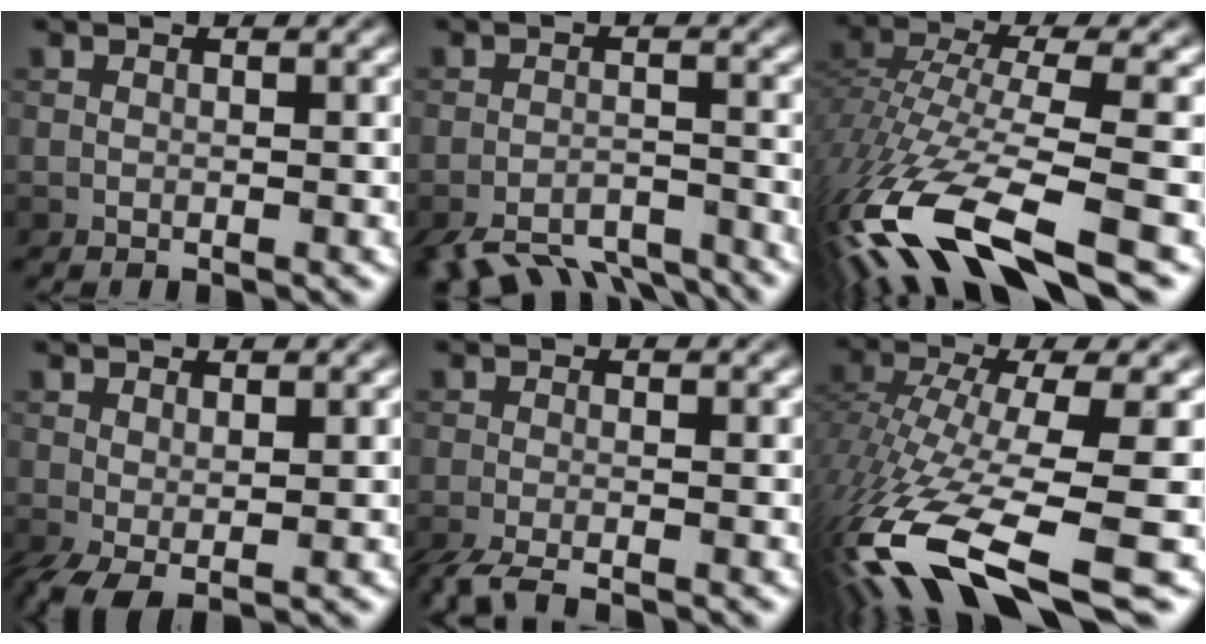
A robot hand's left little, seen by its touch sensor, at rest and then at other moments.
{"total": 8.8, "force": [-7.5, 2.9, 3.6], "torque": [-0.059, -0.026, -0.108]}
{"total": 13.4, "force": [-7.6, 4.2, 10.1], "torque": [-0.232, -0.008, -0.133]}
{"total": 2.6, "force": [-0.3, 1.2, 2.2], "torque": [-0.056, -0.006, -0.004]}
{"total": 3.9, "force": [-3.0, 0.8, 2.4], "torque": [-0.038, -0.010, -0.064]}
{"total": 14.9, "force": [-7.4, 4.5, 12.1], "torque": [-0.270, -0.027, -0.119]}